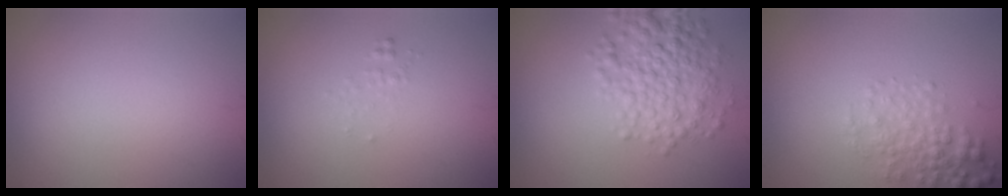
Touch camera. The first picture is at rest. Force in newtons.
{"total": 0.6, "press": 0.6, "slide": 0.1}
{"total": 5.0, "press": 5.0, "slide": 0.1}
{"total": 2.9, "press": 2.9, "slide": 0.1}